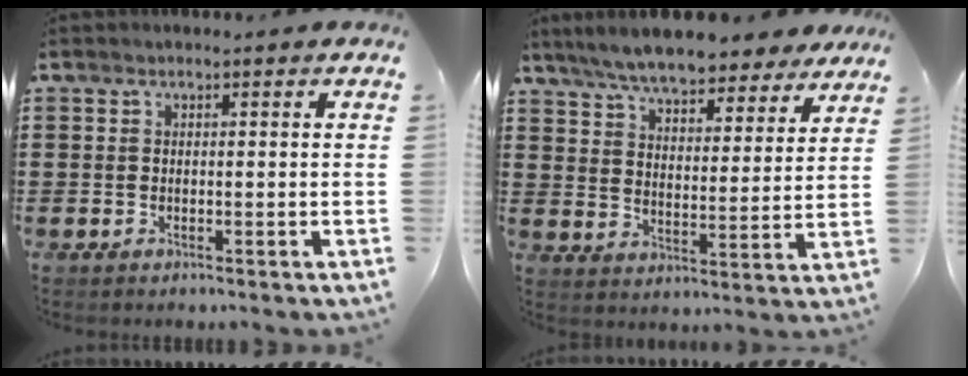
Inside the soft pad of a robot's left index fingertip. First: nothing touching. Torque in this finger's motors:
{"motor_torque": [1.16, -0.98, 0.59, 0.21]}